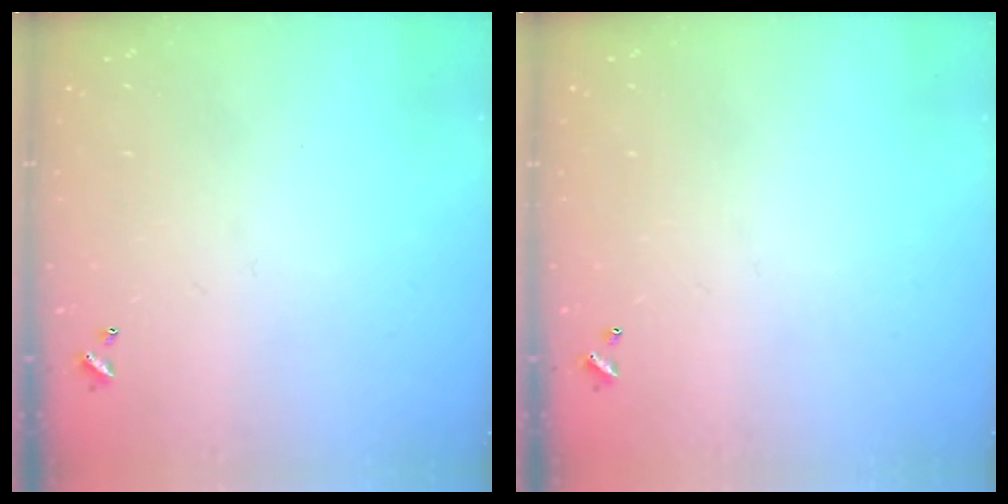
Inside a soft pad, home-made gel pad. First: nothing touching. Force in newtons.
{"total": 0.0}